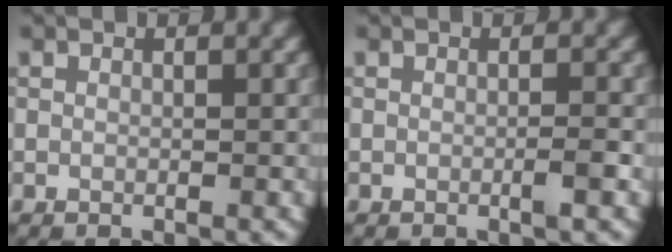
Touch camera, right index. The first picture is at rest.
{"total": 1.2, "force": [-0.4, 0.0, 1.1], "torque": [-0.017, 0.002, -0.009]}